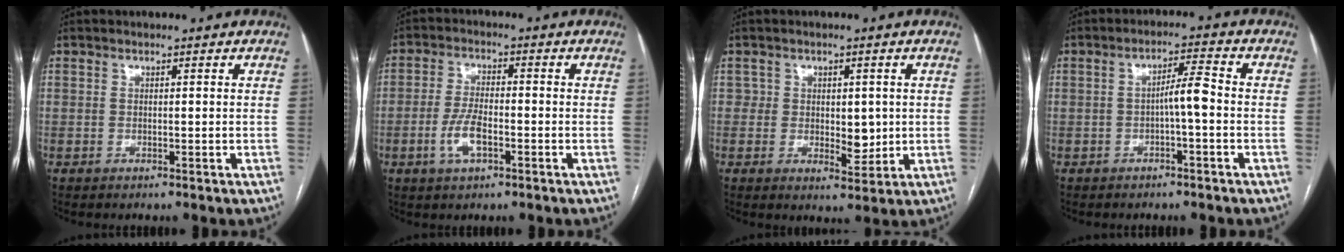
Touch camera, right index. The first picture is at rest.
{"total": 5.5, "force": [-2.1, 2.0, 4.7], "torque": [-0.098, 0.002, -0.038]}
{"total": 4.5, "force": [0.1, 2.8, 3.5], "torque": [-0.039, 0.000, 0.010]}
{"total": 4.1, "force": [-0.9, 0.3, 4.0], "torque": [-0.062, 0.011, -0.014]}